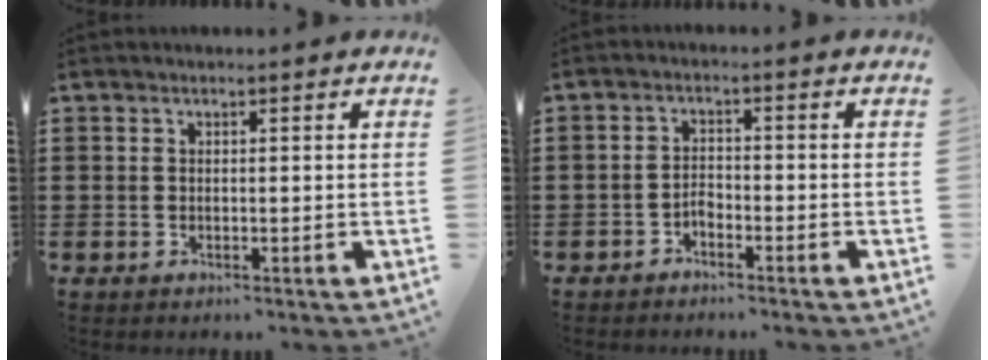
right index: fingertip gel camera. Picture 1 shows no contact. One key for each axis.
{"total": 1.5, "fx": -1.3, "fy": 0.6, "fz": 0.4, "tx": -0.013, "ty": 0.001, "tz": -0.027}